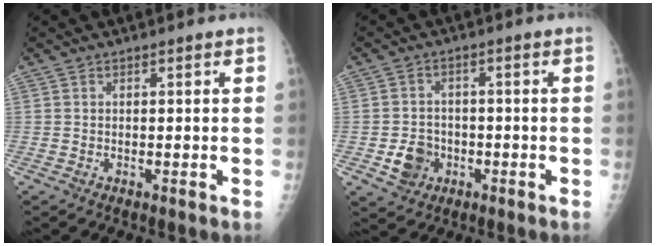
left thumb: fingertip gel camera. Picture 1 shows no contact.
{"total": 5.7, "force": [-1.9, 4.9, 2.3], "torque": [-0.021, 0.012, -0.029]}